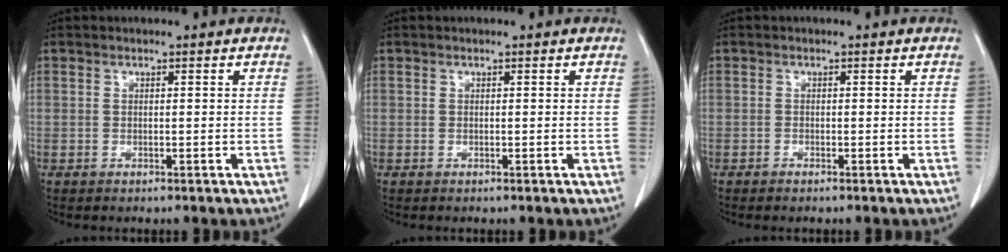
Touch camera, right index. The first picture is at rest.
{"total": 0.0}
{"total": 0.6, "force": [-0.5, 0.1, 0.2], "torque": [-0.007, -0.002, -0.009]}